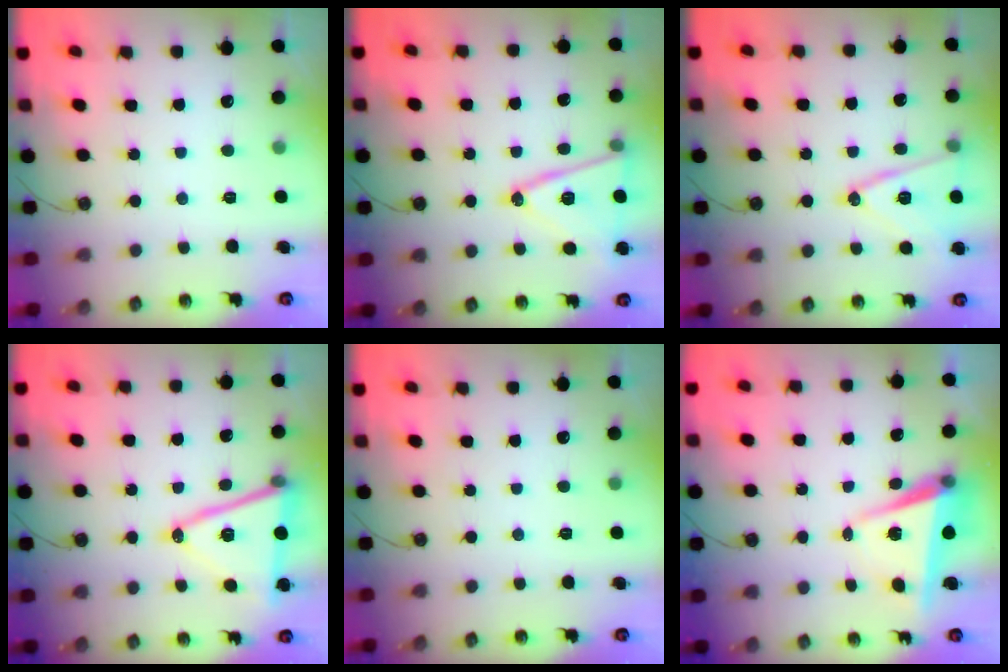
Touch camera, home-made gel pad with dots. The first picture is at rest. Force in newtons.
{"total": 15.8, "press": 15.4, "slide": 3.5}
{"total": 14.5, "press": 14.1, "slide": 3.3}
{"total": 15.4, "press": 14.9, "slide": 3.8}
{"total": 0.0}
{"total": 6.8, "press": 5.2, "slide": 4.3}